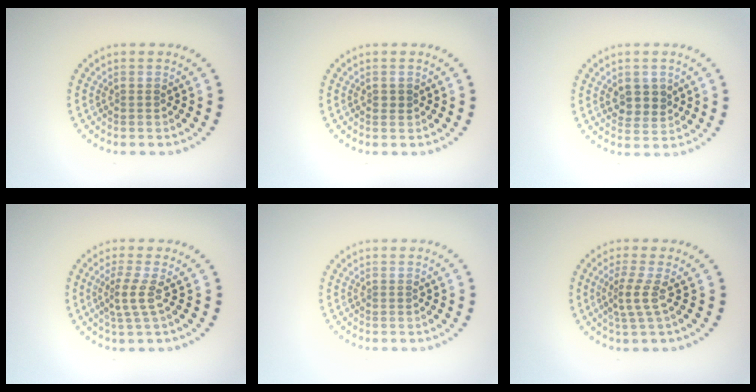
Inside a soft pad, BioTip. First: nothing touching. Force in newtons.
{"total": 0.8, "press": 0.8, "slide": 0.1}
{"total": 2.4, "press": 2.3, "slide": 0.9}
{"total": 2.2, "press": 1.4, "slide": 1.7}
{"total": 0.0}
{"total": 2.3, "press": 1.5, "slide": 1.7}